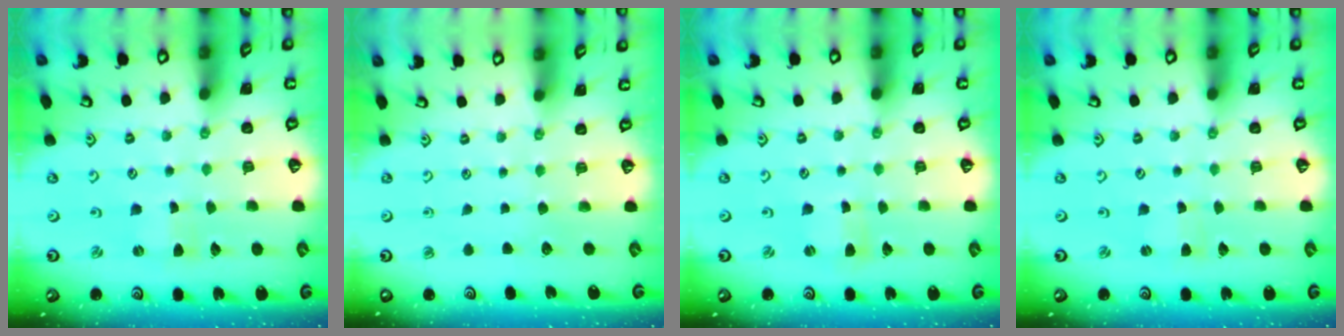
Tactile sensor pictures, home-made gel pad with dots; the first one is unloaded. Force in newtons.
{"total": 0.0}
{"total": 1.0, "press": 1.0, "slide": 0.2}
{"total": 0.5, "press": 0.5, "slide": 0.1}